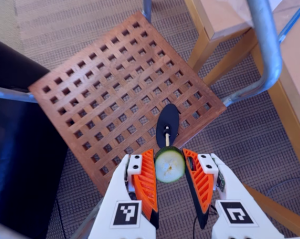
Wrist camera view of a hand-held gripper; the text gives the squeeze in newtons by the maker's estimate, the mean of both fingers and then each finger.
{"total": 7.5, "left": 7.5, "right": 7.6}